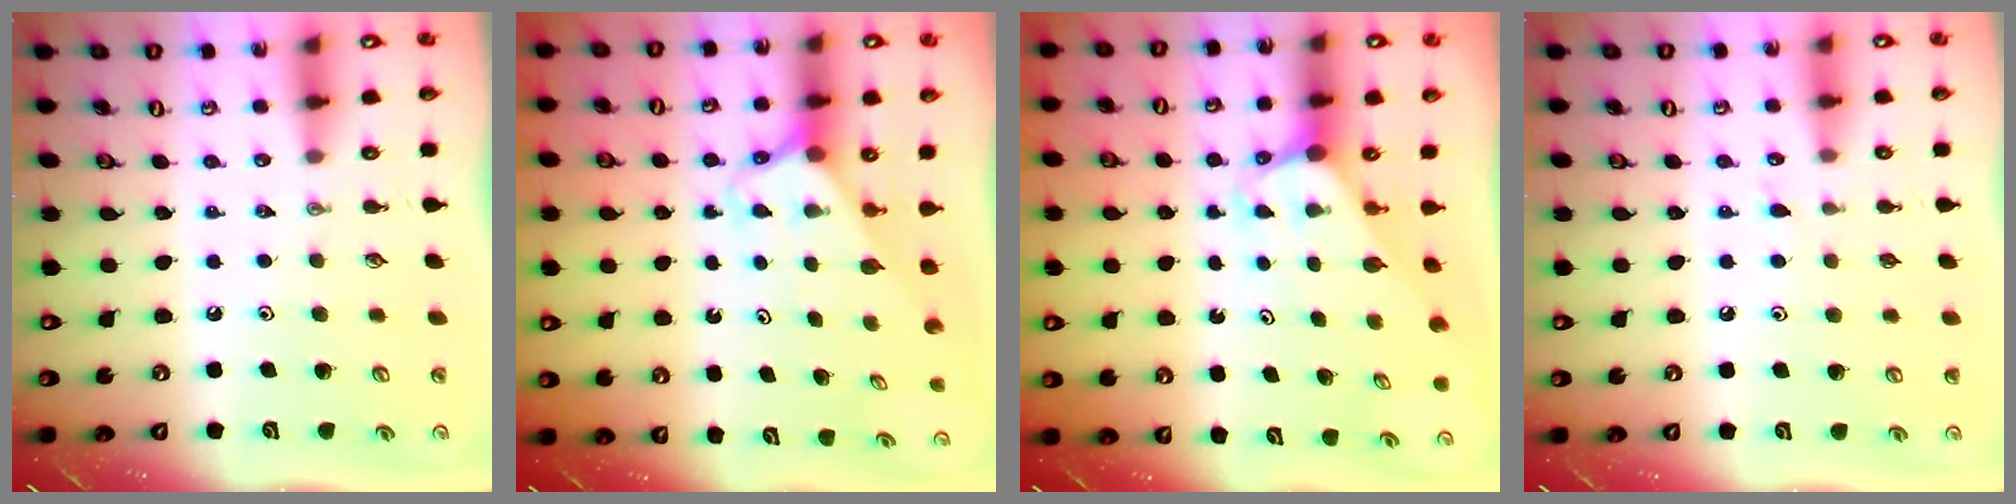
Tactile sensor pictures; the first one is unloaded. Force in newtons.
{"total": 2.5, "press": 2.5, "slide": 0.2}
{"total": 3.0, "press": 3.0, "slide": 0.2}
{"total": 4.7, "press": 4.7, "slide": 0.5}